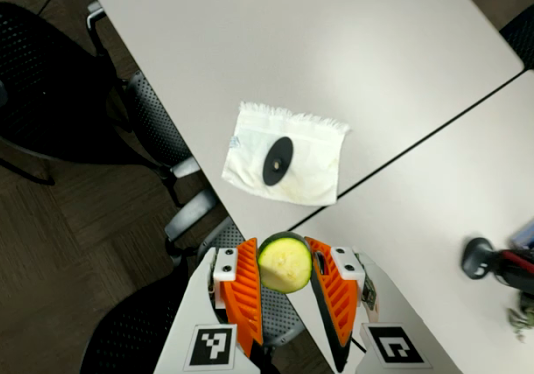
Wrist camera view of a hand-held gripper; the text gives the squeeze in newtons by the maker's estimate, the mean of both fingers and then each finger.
{"total": 8.9, "left": 8.9, "right": 8.9}